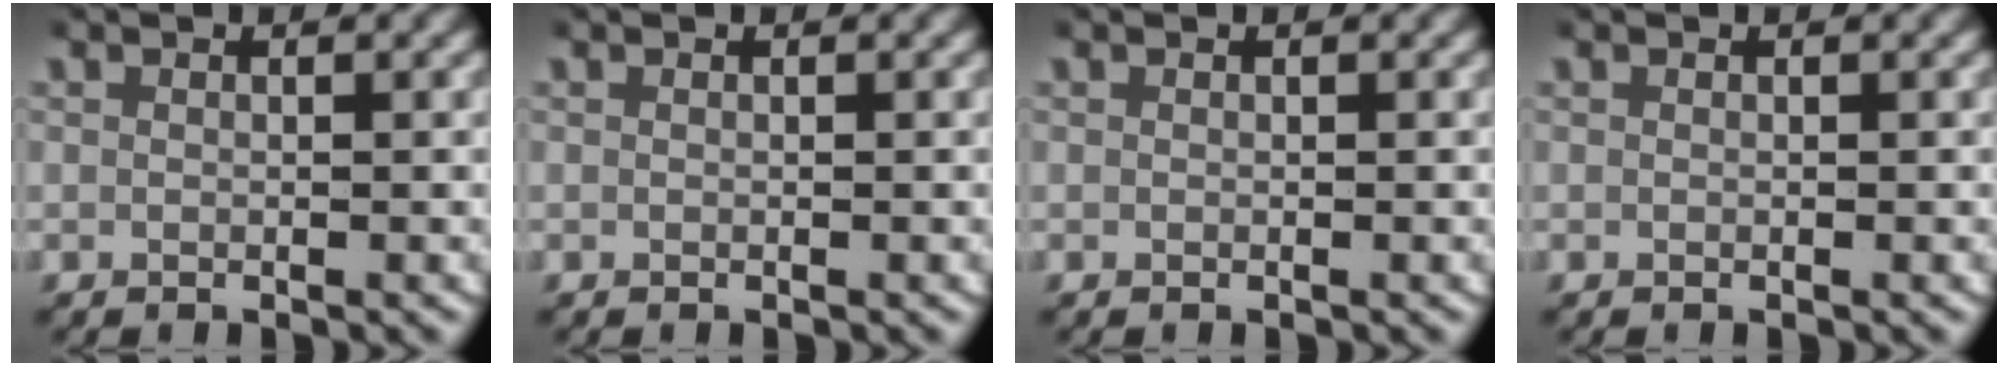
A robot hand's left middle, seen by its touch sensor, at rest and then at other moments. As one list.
[{"total": 0.0}, {"total": 0.0}, {"total": 0.0}]